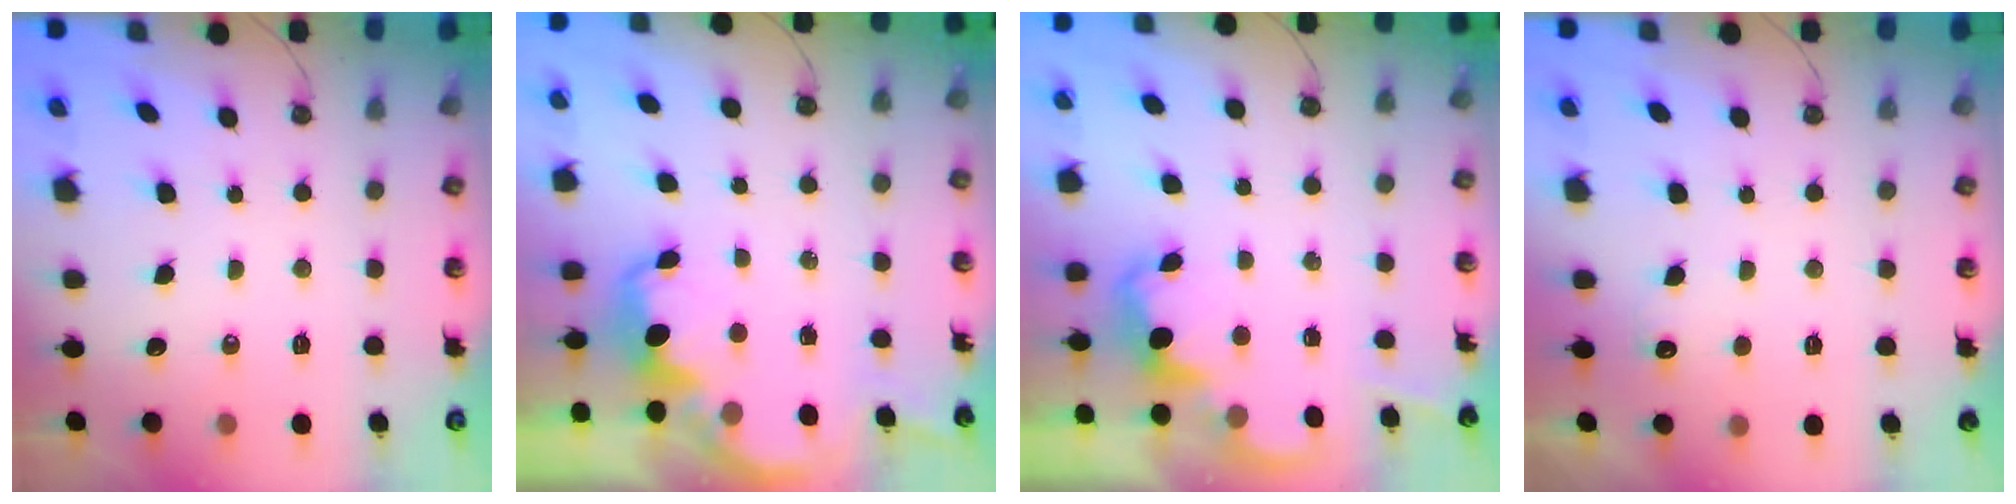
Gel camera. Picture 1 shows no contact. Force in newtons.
{"total": 2.2, "press": 2.0, "slide": 0.8}
{"total": 2.5, "press": 2.5, "slide": 0.5}
{"total": 4.8, "press": 4.7, "slide": 1.1}